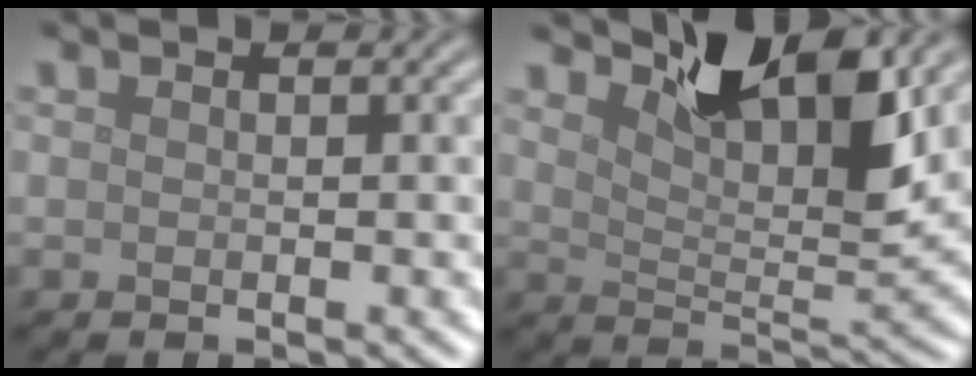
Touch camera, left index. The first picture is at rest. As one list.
[{"total": 7.6, "force": [5.0, 2.5, 5.2], "torque": [-0.085, -0.005, 0.079]}]